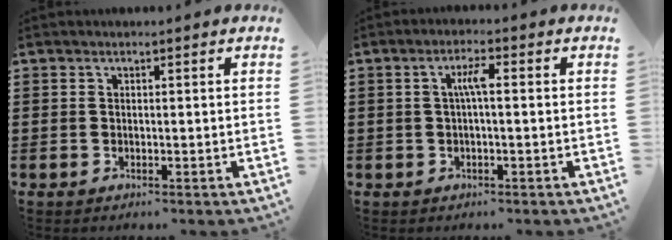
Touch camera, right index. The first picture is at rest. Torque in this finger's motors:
{"motor_torque": [0.63, -0.24, 0.34, 0.05]}